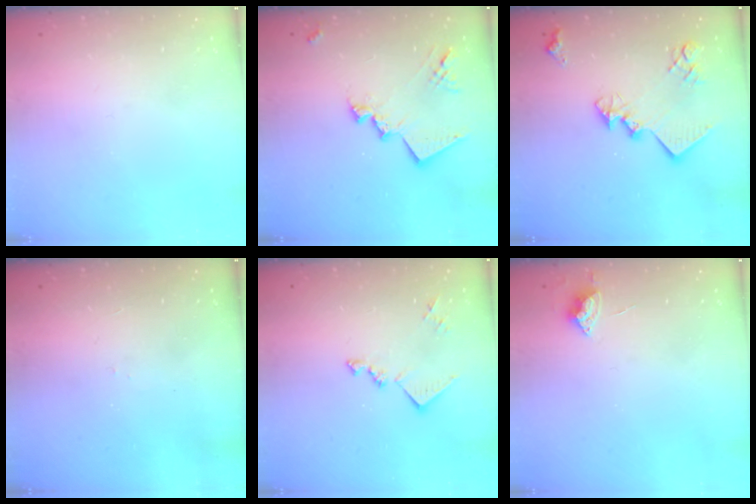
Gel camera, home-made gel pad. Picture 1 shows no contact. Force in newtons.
{"total": 15.6, "press": 15.5, "slide": 1.2}
{"total": 16.8, "press": 16.8, "slide": 0.5}
{"total": 5.6, "press": 5.6, "slide": 0.7}
{"total": 11.5, "press": 11.5, "slide": 0.5}
{"total": 5.7, "press": 5.6, "slide": 0.6}